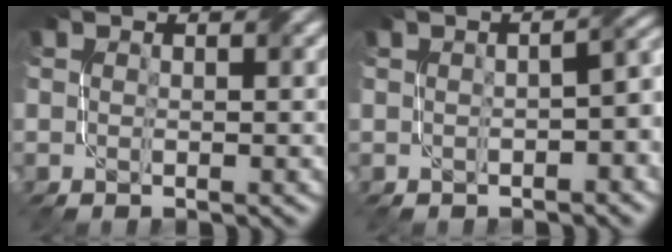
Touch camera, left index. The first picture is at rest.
{"total": 4.2, "force": [-0.5, 1.5, 3.9], "torque": [-0.039, 0.004, 0.001]}